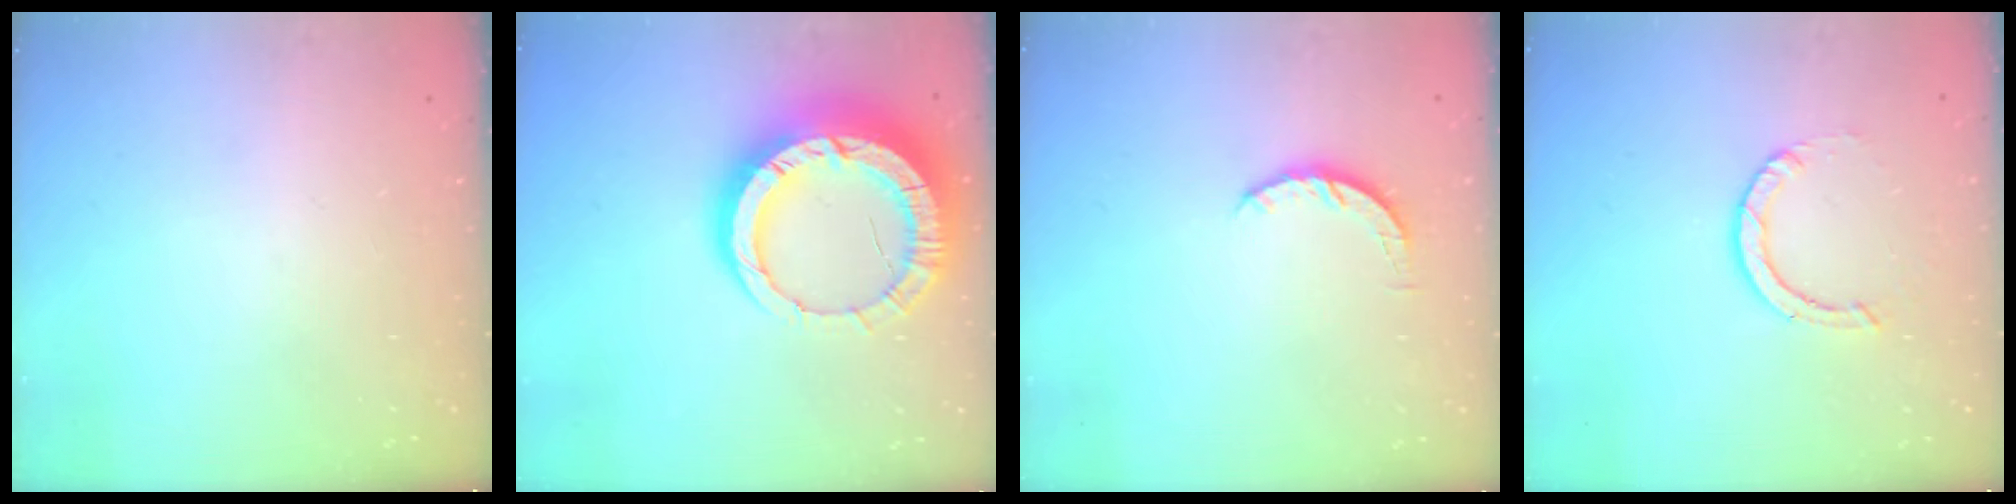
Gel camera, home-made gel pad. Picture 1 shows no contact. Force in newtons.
{"total": 18.8, "press": 18.7, "slide": 1.8}
{"total": 4.3, "press": 4.3, "slide": 0.5}
{"total": 3.6, "press": 3.6, "slide": 0.3}